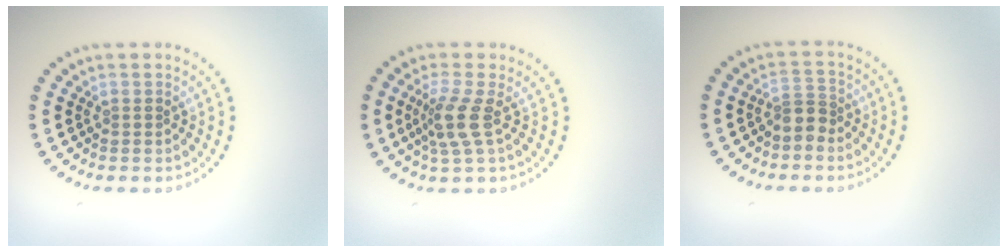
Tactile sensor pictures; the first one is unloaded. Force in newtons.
{"total": 2.8, "press": 2.2, "slide": 1.8}
{"total": 1.9, "press": 1.4, "slide": 1.3}